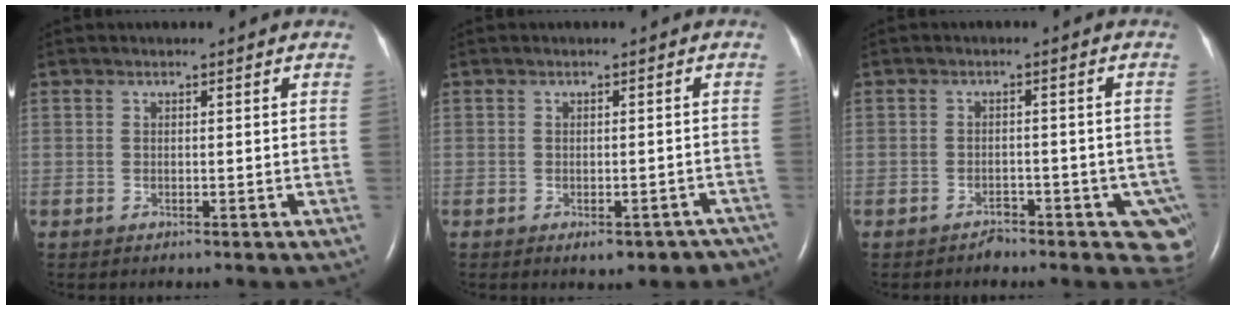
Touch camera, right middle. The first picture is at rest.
{"total": 6.7, "force": [-5.4, 2.9, 2.7], "torque": [-0.018, 0.009, -0.054]}
{"total": 5.4, "force": [-3.8, 3.0, 2.4], "torque": [0.008, 0.007, -0.055]}